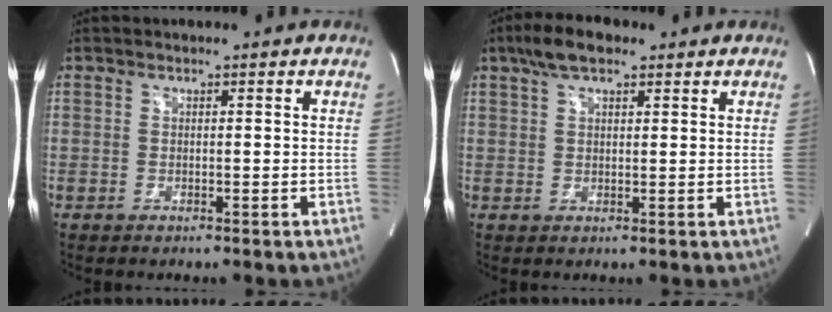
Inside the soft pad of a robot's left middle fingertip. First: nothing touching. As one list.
[{"total": 5.8, "force": [3.8, 2.2, 3.9], "torque": [-0.078, 0.021, 0.066]}]